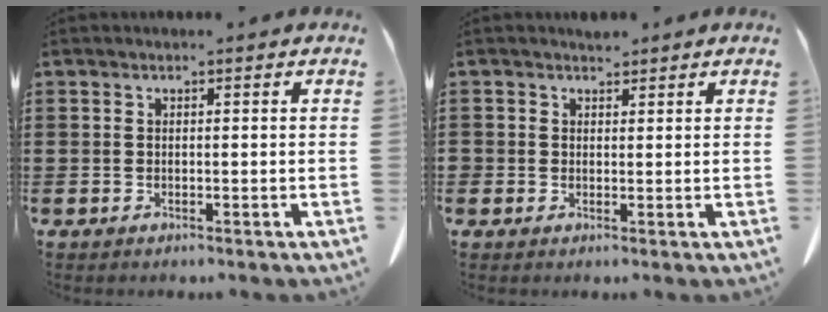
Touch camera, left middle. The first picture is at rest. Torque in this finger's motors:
{"motor_torque": [-0.03, -0.06, 0.00, 0.00]}